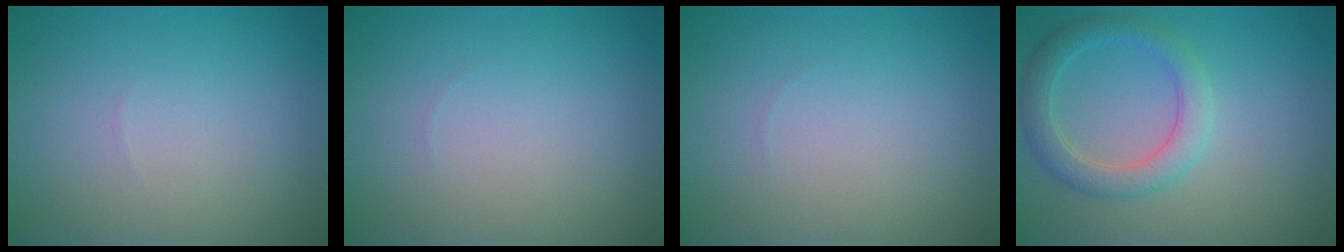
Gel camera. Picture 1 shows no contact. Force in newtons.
{"total": 0.0}
{"total": 0.0}
{"total": 3.3, "press": 3.3, "slide": 0.2}